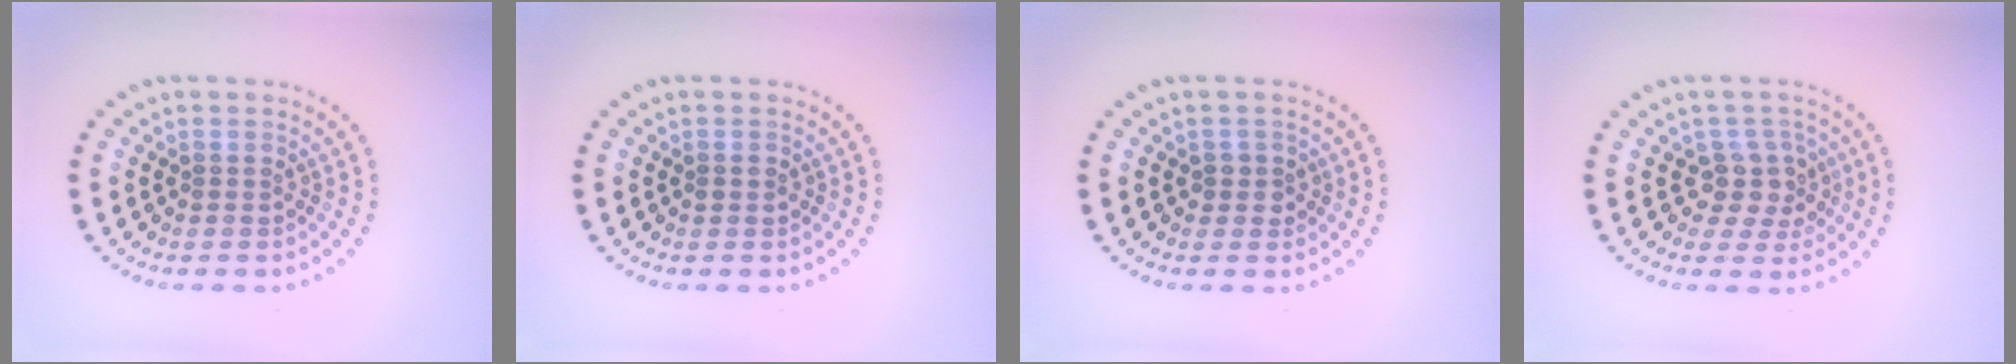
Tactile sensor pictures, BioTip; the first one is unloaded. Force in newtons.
{"total": 0.8, "press": 0.8, "slide": 0.0}
{"total": 1.3, "press": 1.1, "slide": 0.6}
{"total": 2.9, "press": 2.3, "slide": 1.8}